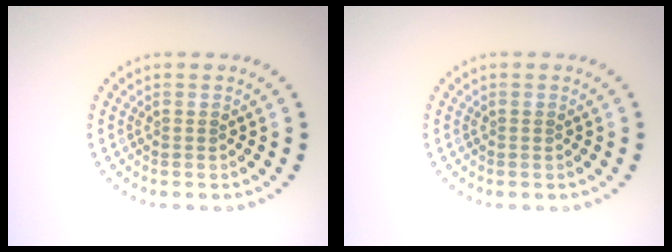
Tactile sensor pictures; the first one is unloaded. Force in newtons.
{"total": 0.0}